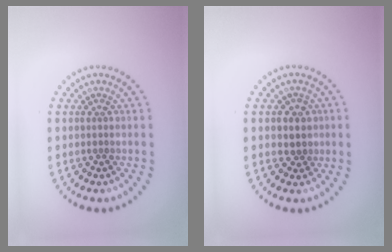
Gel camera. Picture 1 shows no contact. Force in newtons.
{"total": 1.5, "press": 1.3, "slide": 0.6}